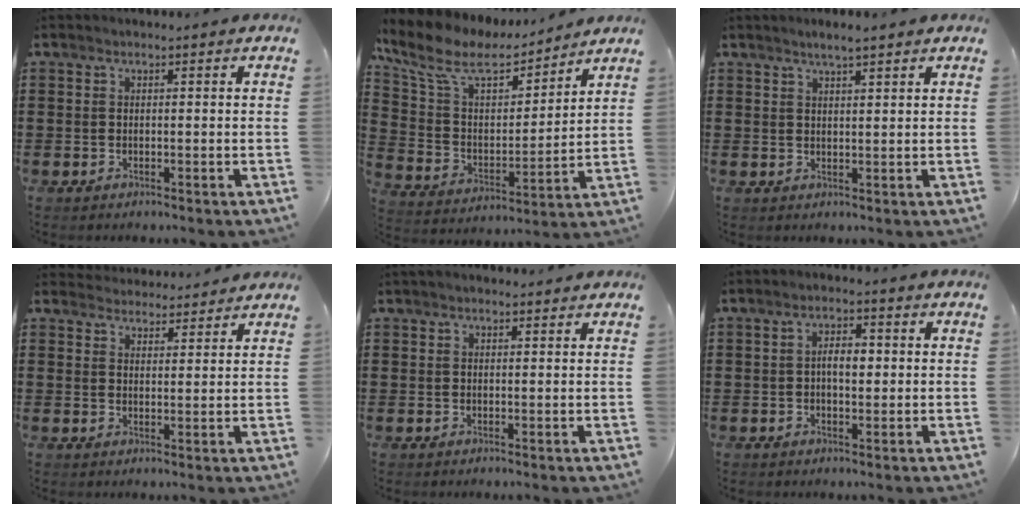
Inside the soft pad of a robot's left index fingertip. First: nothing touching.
{"total": 10.1, "force": [7.5, 4.2, 5.2], "torque": [-0.135, -0.034, 0.129]}
{"total": 2.0, "force": [1.7, 0.3, 1.1], "torque": [-0.022, 0.003, 0.031]}
{"total": 3.2, "force": [3.1, 0.6, -0.3], "torque": [-0.005, -0.011, 0.059]}
{"total": 1.0, "force": [0.8, 0.4, 0.1], "torque": [-0.004, 0.004, 0.016]}
{"total": 3.6, "force": [0.0, 1.7, 3.2], "torque": [-0.054, 0.005, -0.005]}